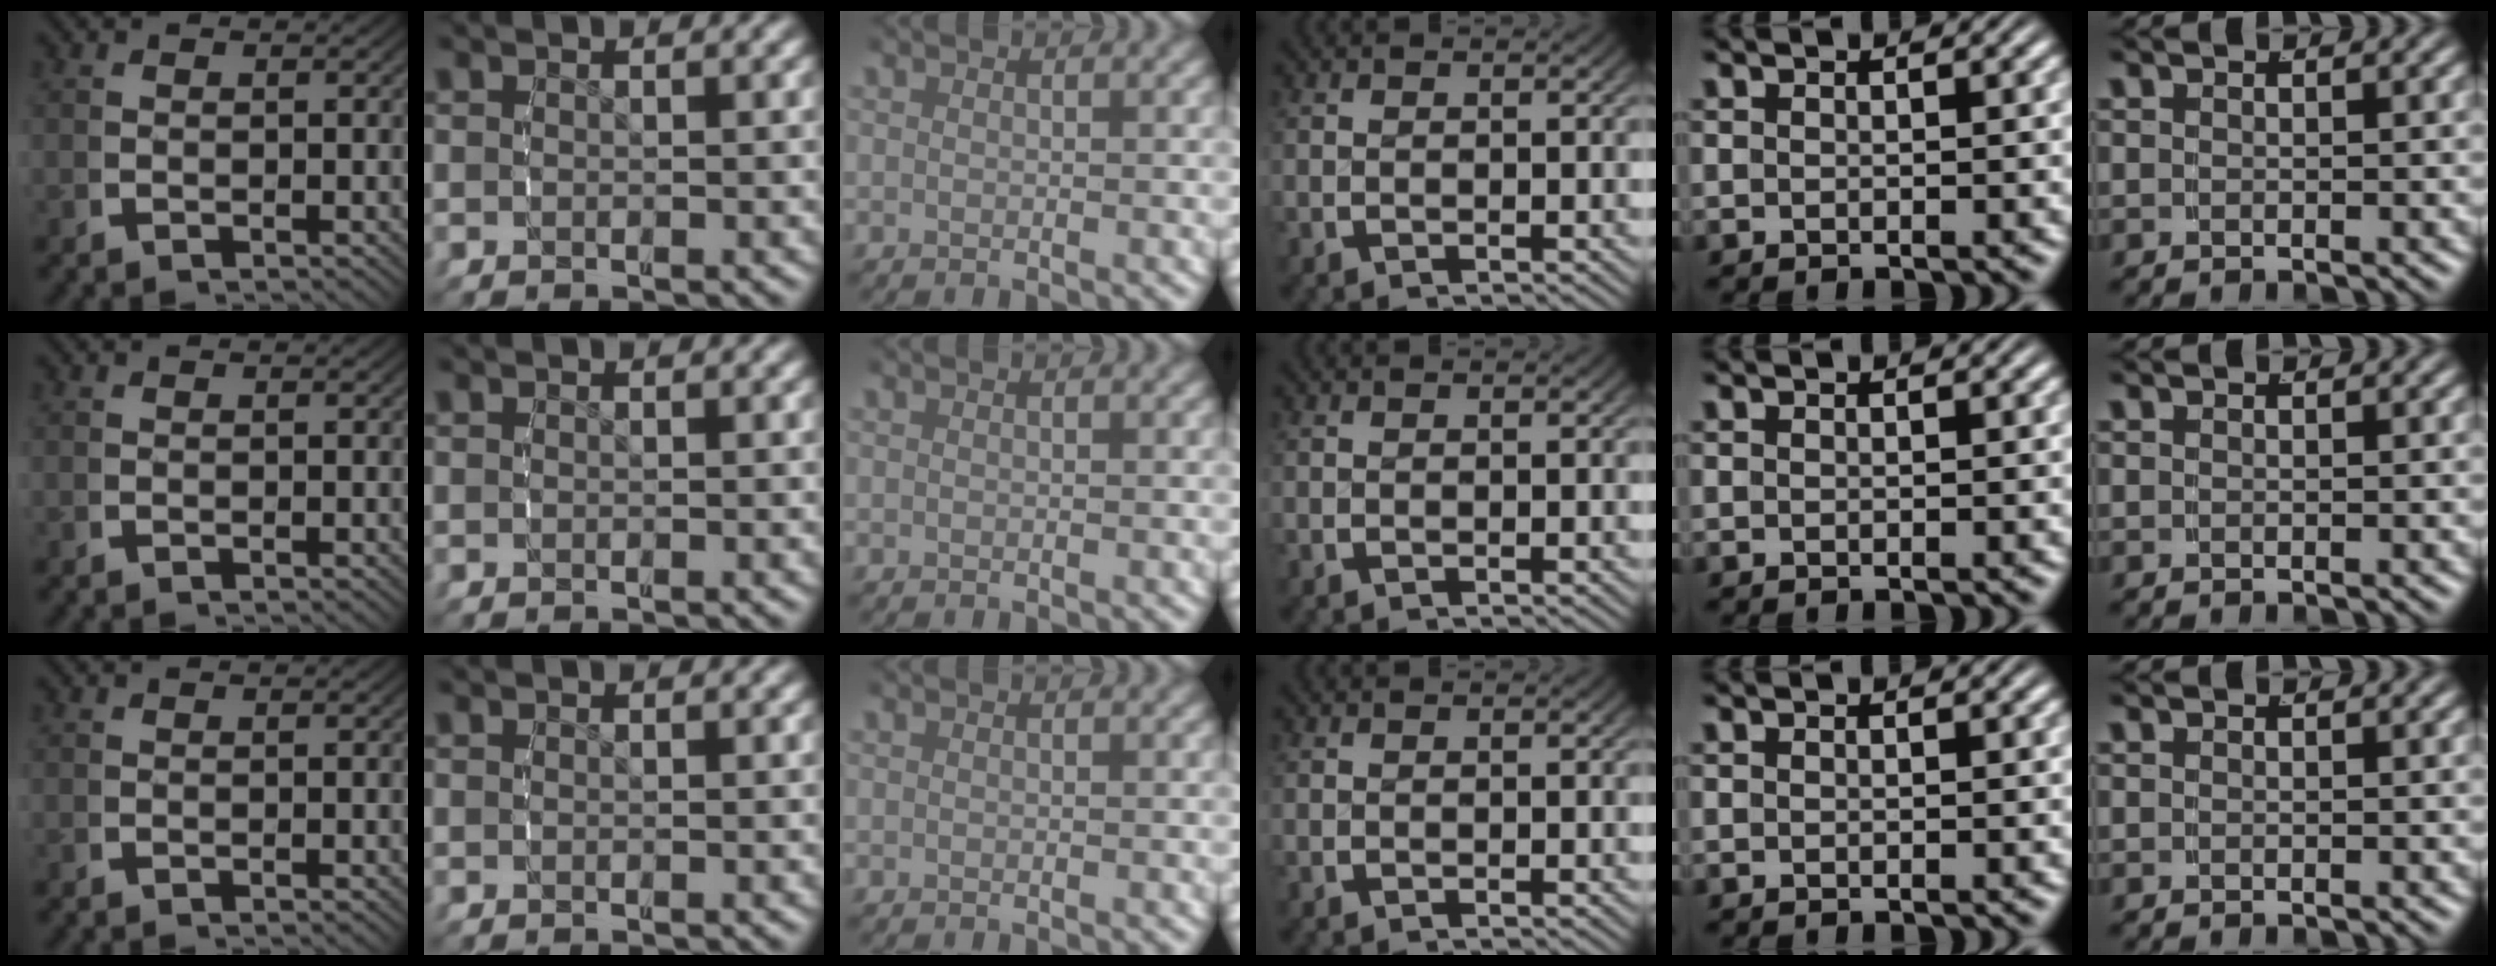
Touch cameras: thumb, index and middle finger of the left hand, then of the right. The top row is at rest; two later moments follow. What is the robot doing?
{"motion": "reach", "object": "coat"}